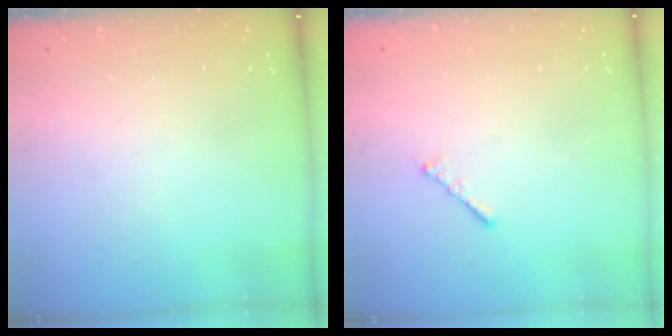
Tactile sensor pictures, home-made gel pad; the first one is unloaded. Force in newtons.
{"total": 1.9, "press": 1.8, "slide": 0.5}